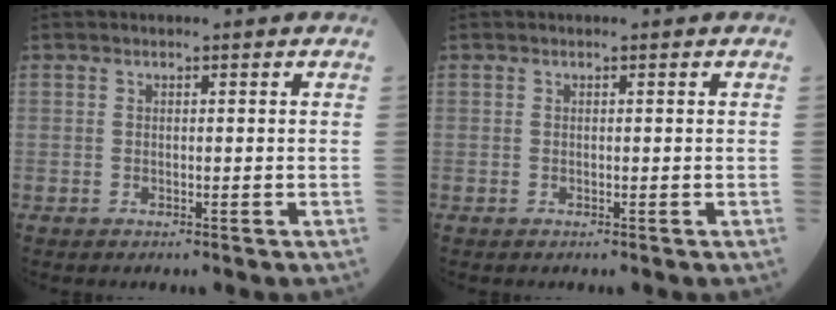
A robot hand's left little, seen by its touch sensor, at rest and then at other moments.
{"total": 0.0}